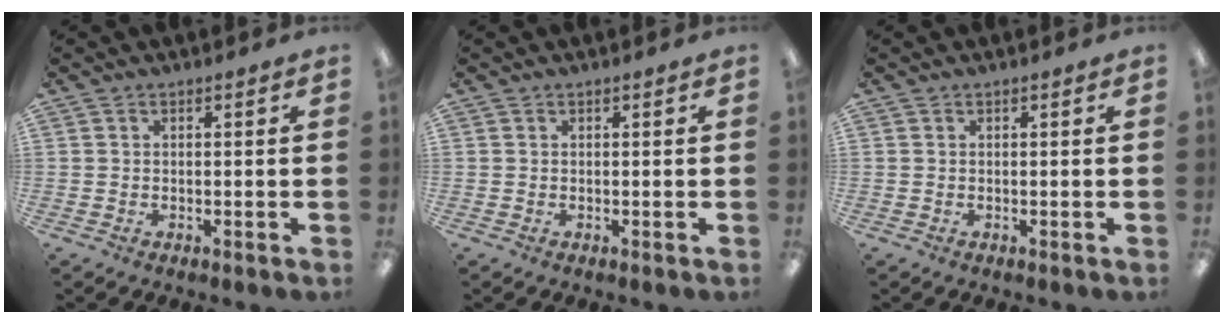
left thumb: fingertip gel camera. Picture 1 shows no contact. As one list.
[{"total": 0.0}, {"total": 0.0}]